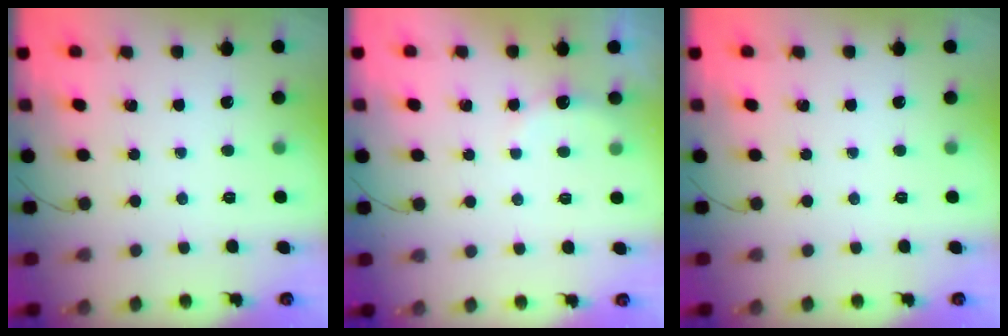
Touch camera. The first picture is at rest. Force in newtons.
{"total": 3.0, "press": 2.9, "slide": 0.9}
{"total": 0.0}